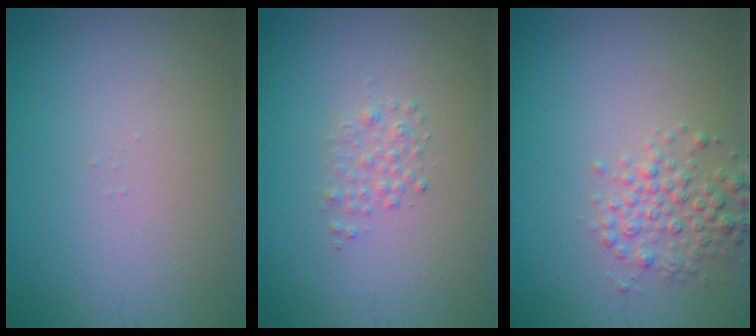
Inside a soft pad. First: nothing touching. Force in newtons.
{"total": 1.2, "press": 1.2, "slide": 0.0}
{"total": 2.7, "press": 2.7, "slide": 0.1}